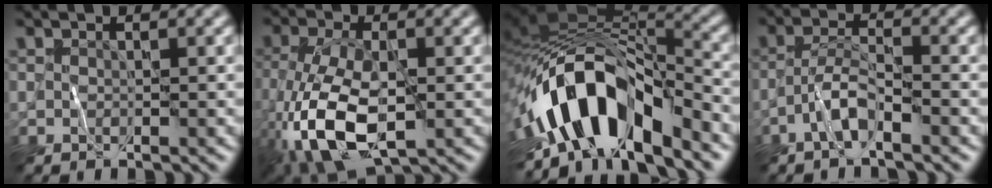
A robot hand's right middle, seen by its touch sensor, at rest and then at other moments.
{"total": 9.6, "force": [-3.3, 4.5, 7.7], "torque": [-0.184, -0.015, -0.064]}
{"total": 12.3, "force": [-5.2, 6.1, 9.4], "torque": [-0.160, 0.001, -0.091]}
{"total": 2.8, "force": [-1.7, 0.4, 2.1], "torque": [-0.046, 0.011, -0.041]}